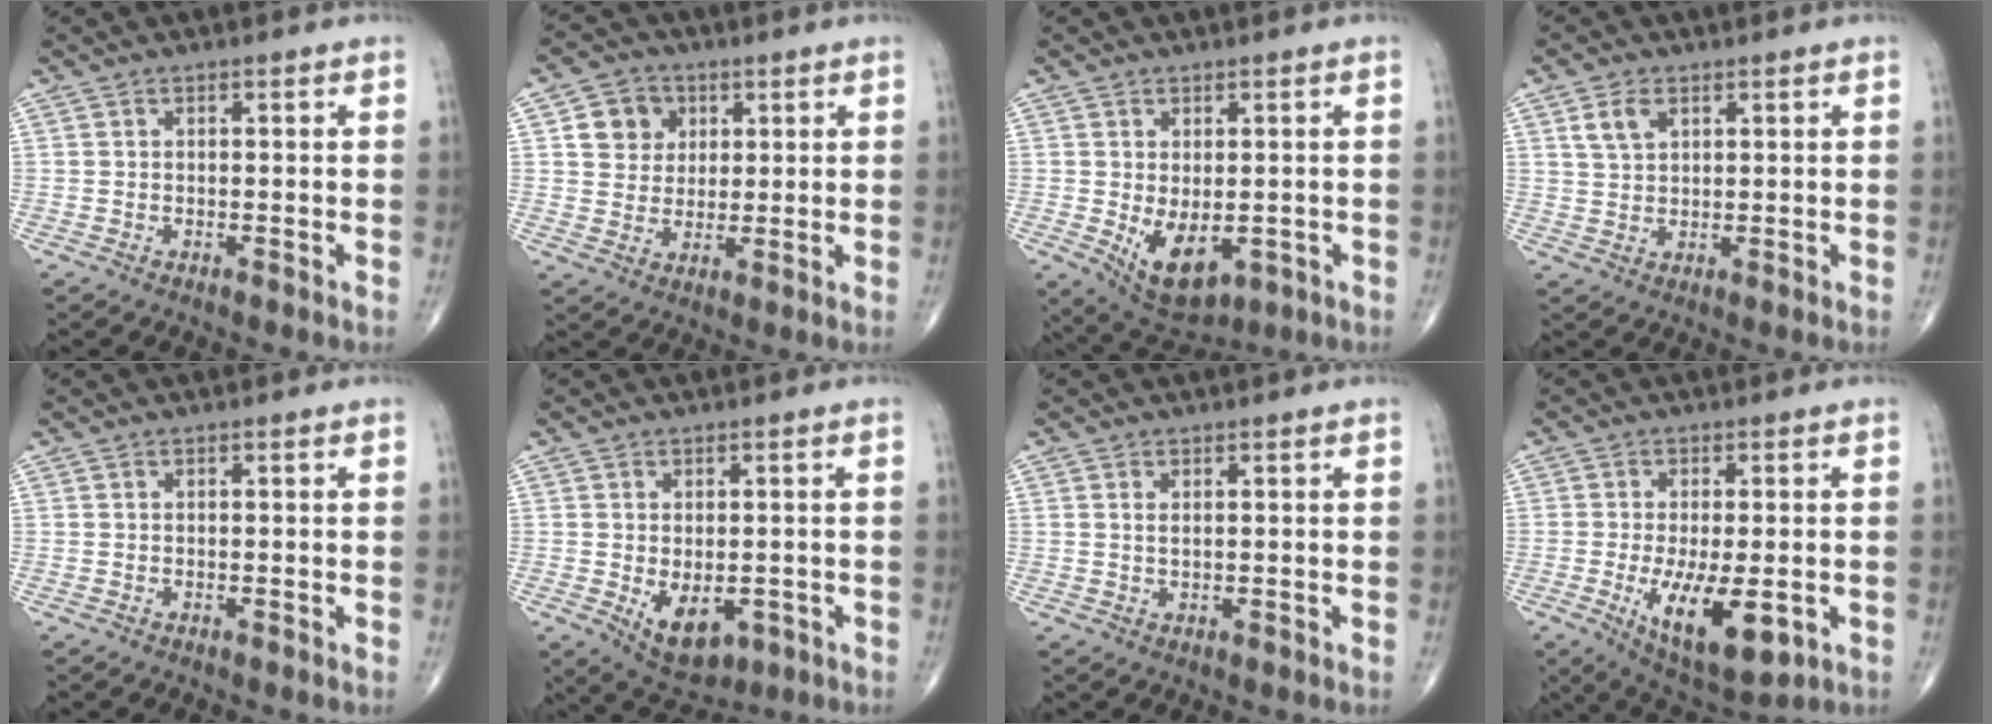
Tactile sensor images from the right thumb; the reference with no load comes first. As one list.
[{"total": 6.1, "force": [2.2, 5.2, 2.2], "torque": [-0.013, -0.006, 0.037]}, {"total": 9.3, "force": [-1.8, 5.2, 7.5], "torque": [-0.105, -0.010, -0.007]}, {"total": 4.2, "force": [2.0, 2.6, 2.7], "torque": [-0.046, -0.004, 0.043]}, {"total": 0.0}, {"total": 8.1, "force": [-2.0, 4.8, 6.2], "torque": [-0.078, -0.008, -0.015]}, {"total": 1.2, "force": [0.4, 0.5, 1.0], "torque": [-0.017, -0.003, 0.009]}, {"total": 13.0, "force": [-3.6, 5.2, 11.4], "torque": [-0.183, -0.017, -0.041]}]